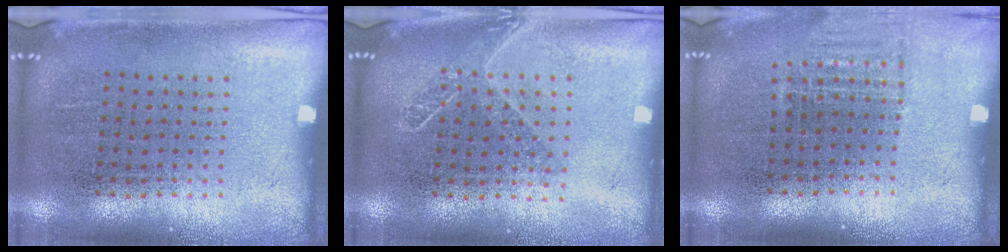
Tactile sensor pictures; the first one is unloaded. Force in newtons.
{"total": 1.5, "press": 1.2, "slide": 0.9}
{"total": 0.9, "press": 0.9, "slide": 0.3}